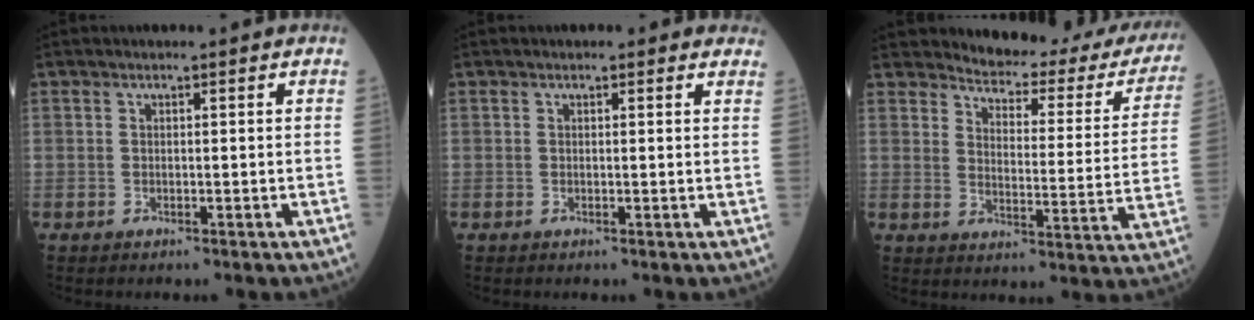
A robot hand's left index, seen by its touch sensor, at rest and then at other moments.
{"total": 2.2, "force": [1.9, 1.0, 0.5], "torque": [0.004, -0.001, 0.006]}
{"total": 20.0, "force": [18.7, 4.5, 5.4], "torque": [-0.045, -0.078, 0.202]}